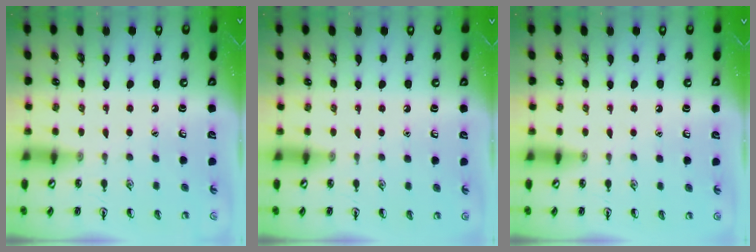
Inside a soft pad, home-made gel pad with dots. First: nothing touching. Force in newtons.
{"total": 0.0}
{"total": 0.0}